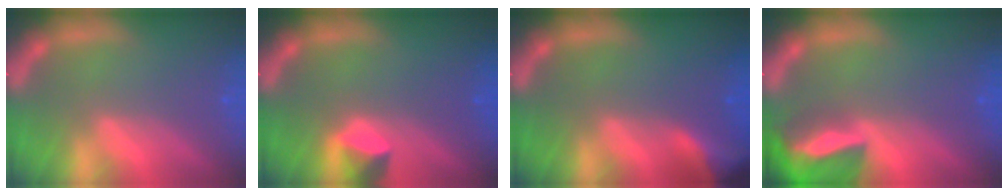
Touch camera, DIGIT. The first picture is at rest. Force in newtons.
{"total": 1.9}
{"total": 5.9}
{"total": 8.5}